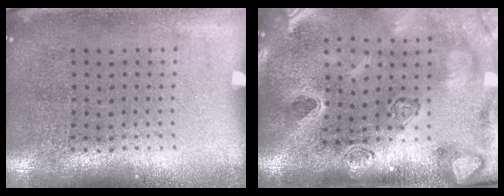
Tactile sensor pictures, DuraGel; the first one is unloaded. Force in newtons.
{"total": 4.2, "press": 3.2, "slide": 2.7}